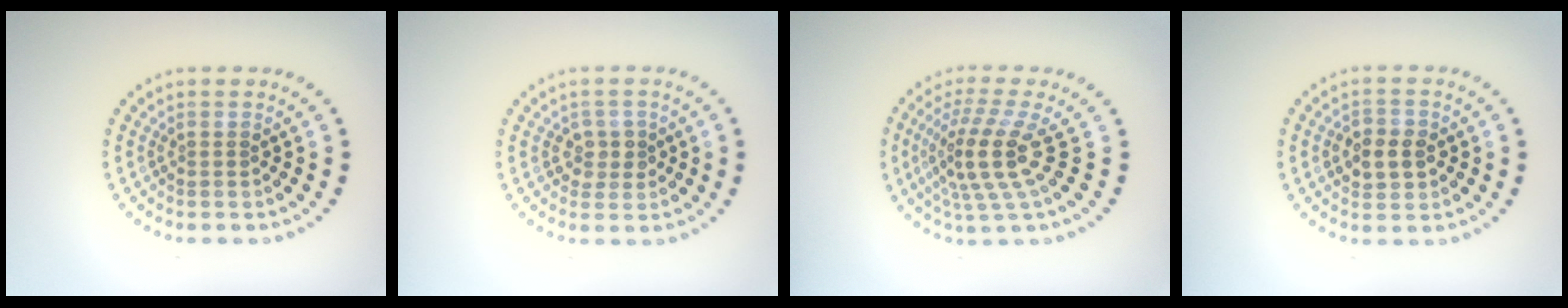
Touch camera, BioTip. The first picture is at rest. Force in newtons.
{"total": 1.7, "press": 1.7, "slide": 0.4}
{"total": 4.7, "press": 3.4, "slide": 3.2}
{"total": 2.9, "press": 2.9, "slide": 0.4}